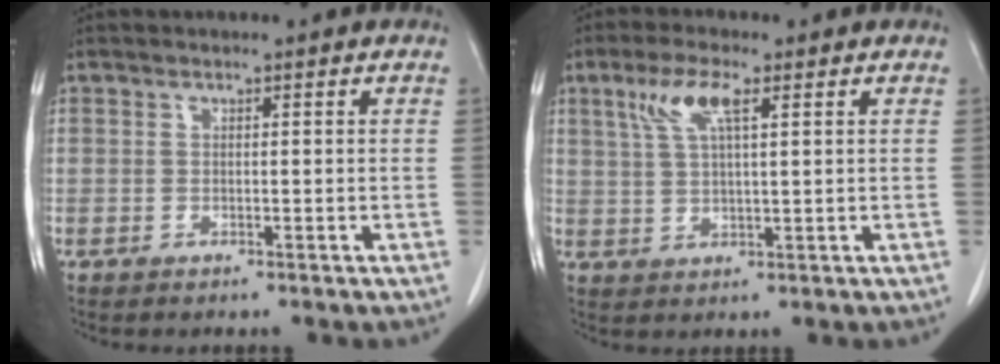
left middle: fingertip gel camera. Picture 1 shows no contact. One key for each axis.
{"total": 5.8, "fx": 2.7, "fy": 1.1, "fz": 5.0, "tx": -0.108, "ty": 0.011, "tz": 0.055}